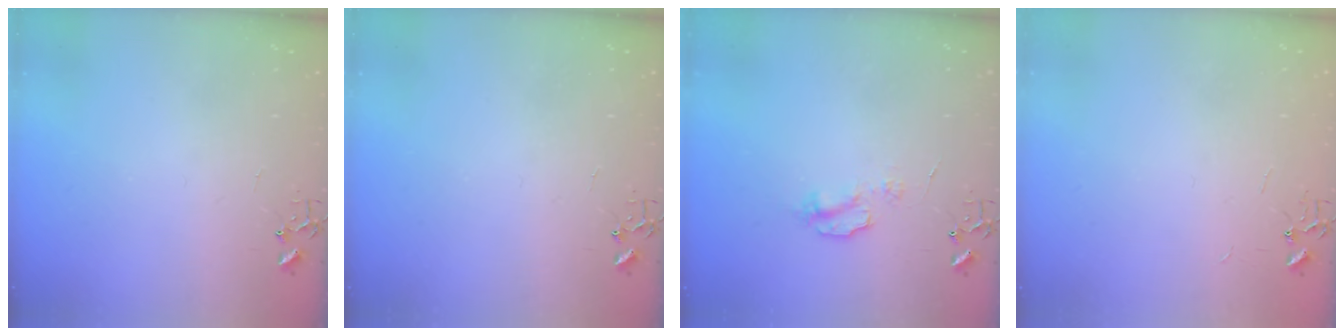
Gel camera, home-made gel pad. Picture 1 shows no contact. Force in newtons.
{"total": 0.0}
{"total": 5.1, "press": 5.0, "slide": 0.7}
{"total": 1.8, "press": 1.8, "slide": 0.2}